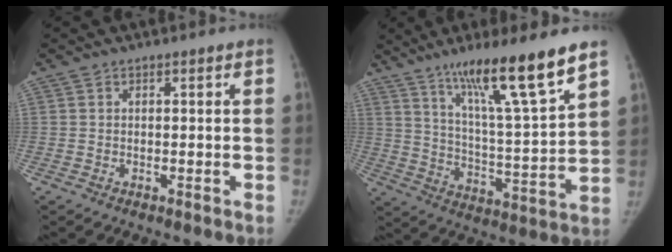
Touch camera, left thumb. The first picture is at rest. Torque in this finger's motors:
{"motor_torque": [0.67, -0.46, 1.63, -1.13, 0.11]}